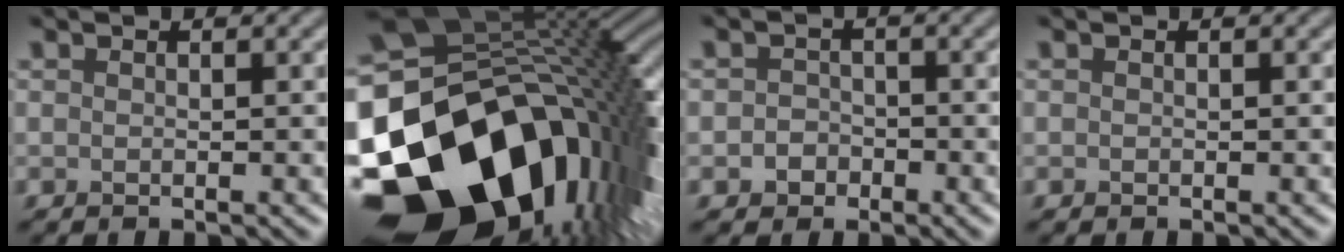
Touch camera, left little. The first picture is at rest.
{"total": 19.9, "force": [-7.8, 12.8, 13.1], "torque": [-0.283, -0.057, -0.111]}
{"total": 1.7, "force": [-0.7, 1.5, 0.5], "torque": [-0.003, 0.003, -0.017]}
{"total": 0.0}